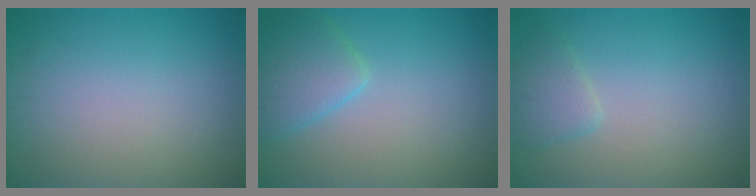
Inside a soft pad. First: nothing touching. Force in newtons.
{"total": 3.4, "press": 3.4, "slide": 0.3}
{"total": 1.9, "press": 1.9, "slide": 0.2}